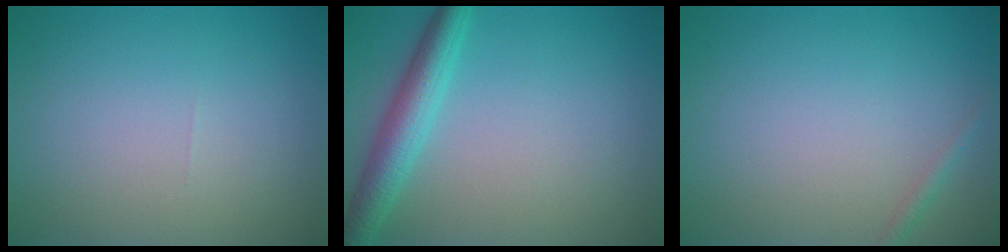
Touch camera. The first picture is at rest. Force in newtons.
{"total": 3.9, "press": 3.9, "slide": 0.2}
{"total": 0.8, "press": 0.7, "slide": 0.1}